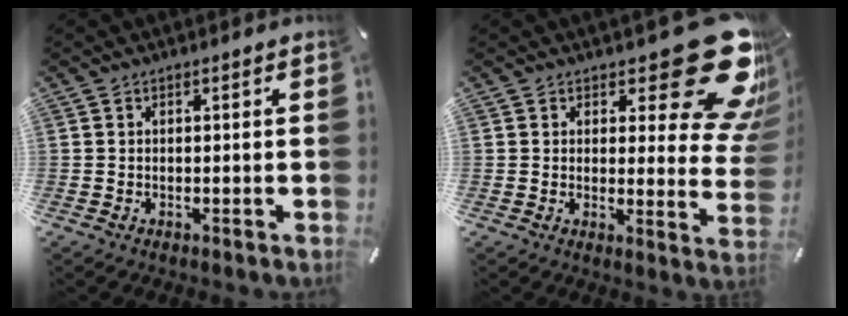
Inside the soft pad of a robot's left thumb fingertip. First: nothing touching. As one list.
[{"total": 20.2, "force": [11.3, 8.1, 14.6], "torque": [-0.171, -0.081, 0.187]}]